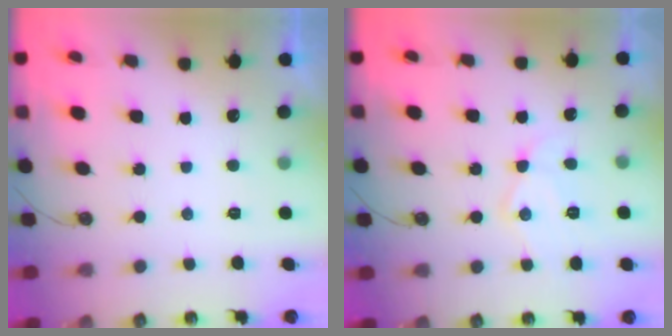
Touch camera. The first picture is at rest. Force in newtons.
{"total": 10.7, "press": 10.7, "slide": 0.7}